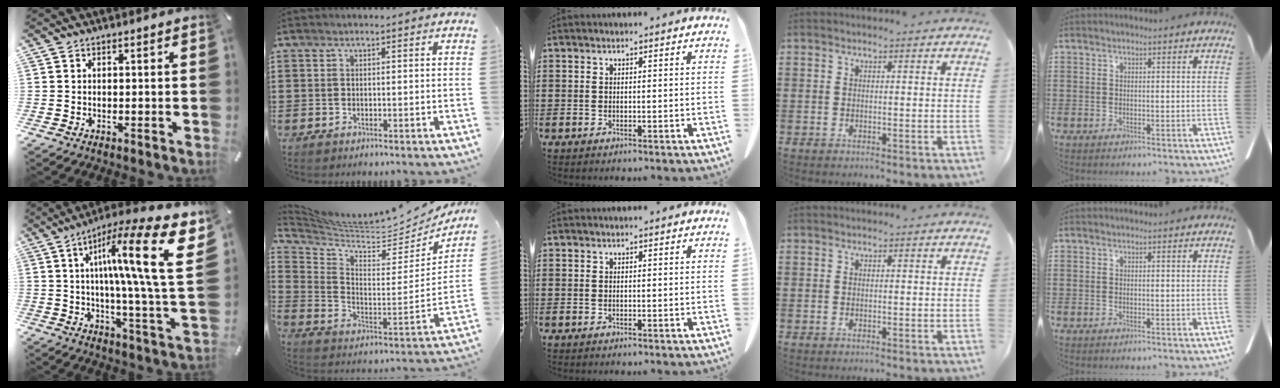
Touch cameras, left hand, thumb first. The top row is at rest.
{"thumb": {"total": 23.6, "force": [7.4, 3.2, 22.2], "torque": [-0.337, -0.047, 0.099]}, "index": {"total": 5.9, "force": [5.7, 0.8, 1.2], "torque": [-0.062, -0.059, 0.093]}}